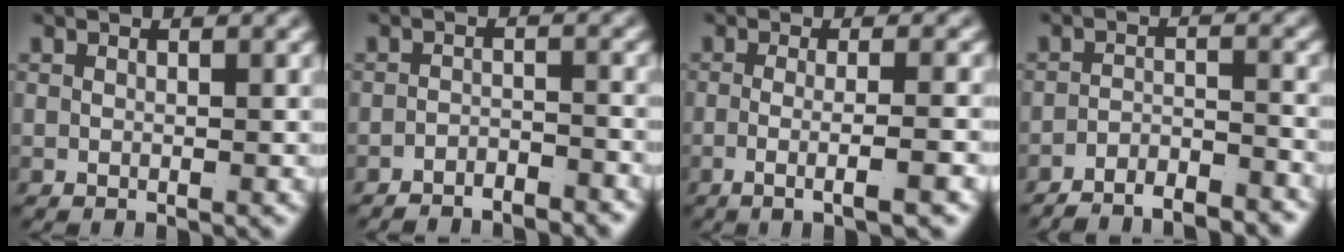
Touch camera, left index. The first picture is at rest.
{"total": 3.3, "force": [-3.3, 0.2, 0.1], "torque": [0.005, -0.014, -0.053]}
{"total": 3.9, "force": [-2.1, -0.2, 3.3], "torque": [-0.064, -0.014, -0.029]}
{"total": 5.4, "force": [-5.2, 0.8, 1.0], "torque": [-0.007, -0.019, -0.084]}